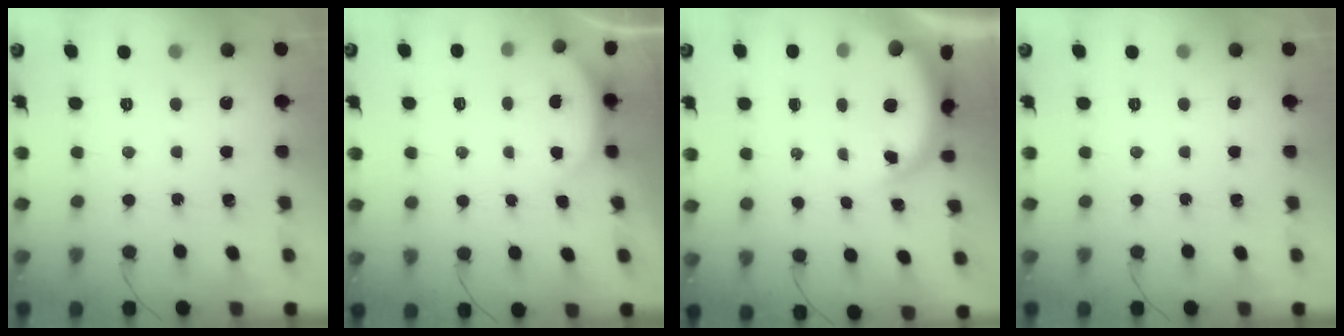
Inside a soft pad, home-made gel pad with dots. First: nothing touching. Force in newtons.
{"total": 2.3, "press": 2.2, "slide": 0.6}
{"total": 4.6, "press": 4.5, "slide": 1.0}
{"total": 0.0}